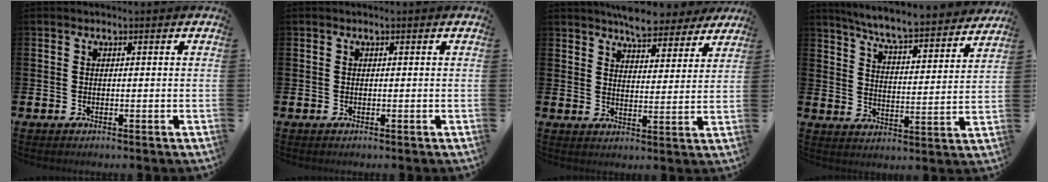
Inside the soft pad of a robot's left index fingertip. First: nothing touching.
{"total": 0.0}
{"total": 7.0, "force": [6.6, 1.8, 1.3], "torque": [-0.030, -0.039, 0.119]}
{"total": 7.0, "force": [6.7, -0.1, 2.1], "torque": [-0.065, -0.052, 0.113]}